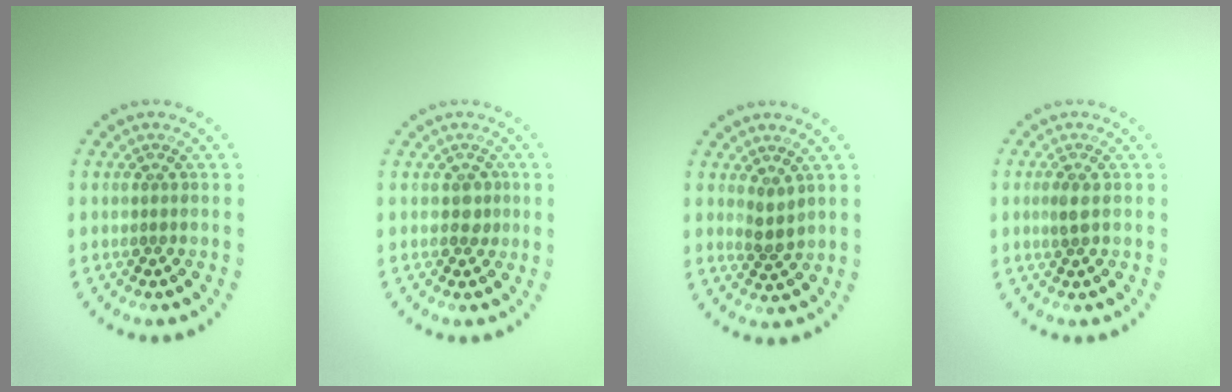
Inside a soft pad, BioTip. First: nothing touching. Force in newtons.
{"total": 1.2, "press": 1.1, "slide": 0.4}
{"total": 1.7, "press": 1.4, "slide": 0.9}
{"total": 1.3, "press": 1.2, "slide": 0.4}